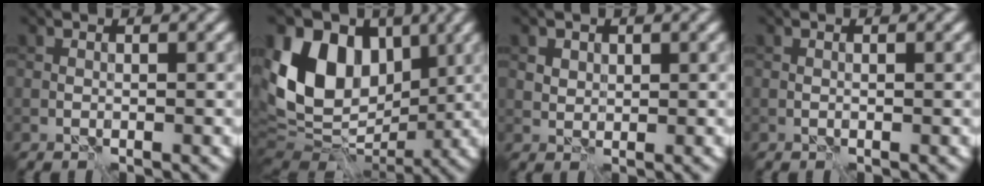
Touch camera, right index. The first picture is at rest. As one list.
[{"total": 14.3, "force": [2.7, 10.4, 9.3], "torque": [-0.159, 0.032, 0.056]}, {"total": 1.7, "force": [1.0, 1.3, 0.5], "torque": [-0.011, -0.002, 0.025]}, {"total": 0.0}]